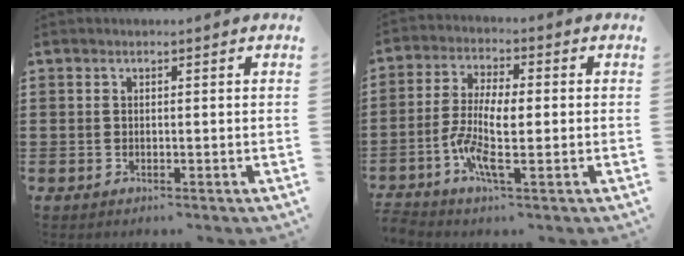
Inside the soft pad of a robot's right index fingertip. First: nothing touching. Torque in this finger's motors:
{"motor_torque": [0.59, -0.13, 0.46, 0.21]}